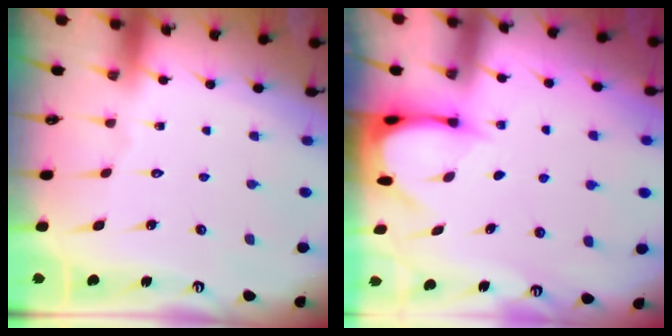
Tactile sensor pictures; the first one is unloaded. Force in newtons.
{"total": 3.7, "press": 3.7, "slide": 0.2}